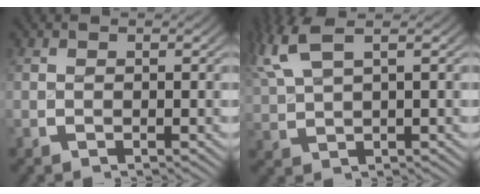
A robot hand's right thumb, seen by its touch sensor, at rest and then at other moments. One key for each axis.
{"total": 4.4, "fx": 2.5, "fy": 2.4, "fz": 2.8, "tx": -0.071, "ty": 0.006, "tz": 0.048}